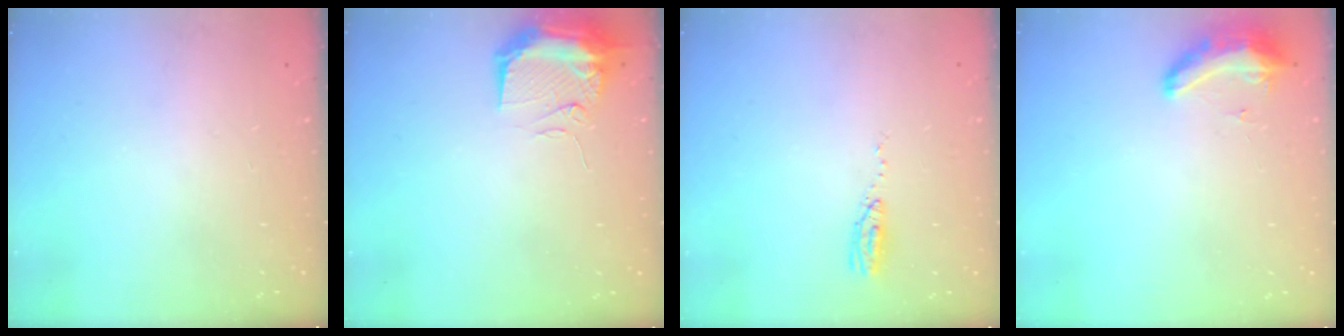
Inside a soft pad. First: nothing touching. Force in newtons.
{"total": 10.7, "press": 10.6, "slide": 1.7}
{"total": 4.4, "press": 4.1, "slide": 1.6}
{"total": 8.5, "press": 8.3, "slide": 1.7}